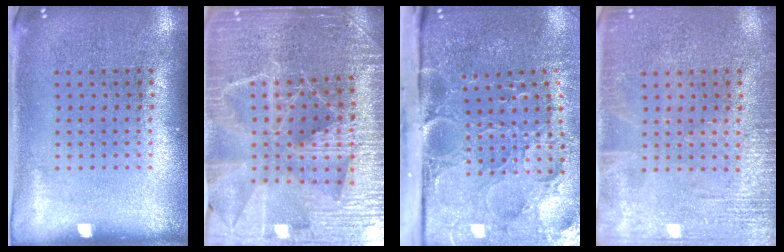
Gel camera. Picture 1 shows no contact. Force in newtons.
{"total": 4.9, "press": 4.5, "slide": 1.8}
{"total": 5.4, "press": 4.1, "slide": 3.4}
{"total": 2.6, "press": 2.5, "slide": 0.3}